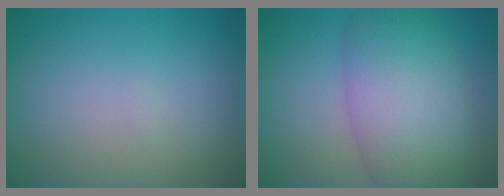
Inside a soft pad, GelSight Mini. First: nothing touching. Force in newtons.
{"total": 8.6, "press": 8.6, "slide": 0.2}